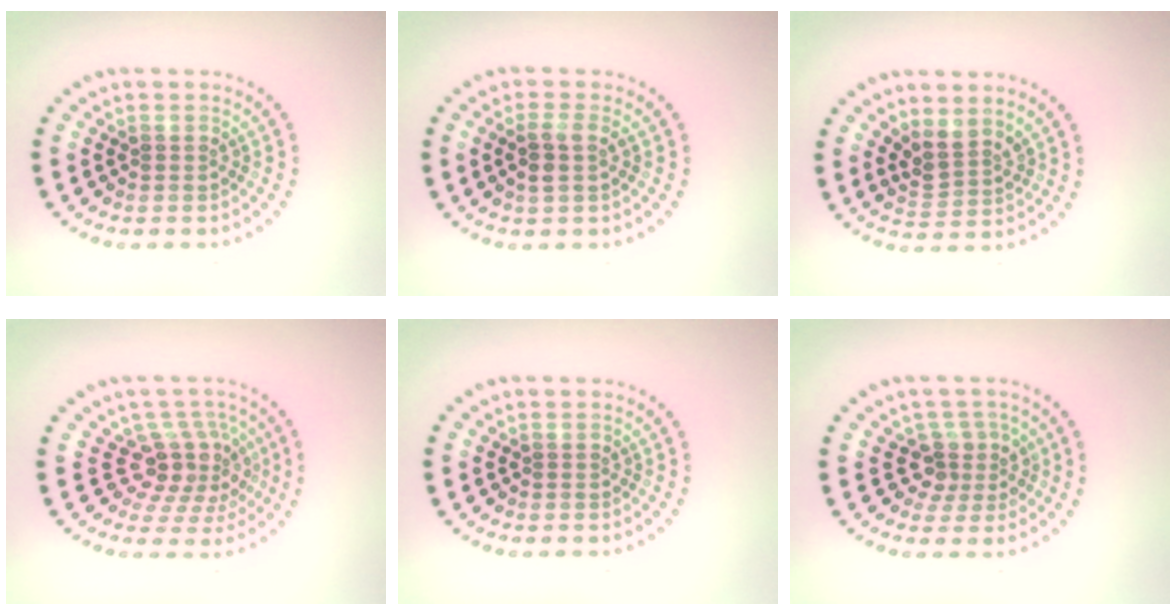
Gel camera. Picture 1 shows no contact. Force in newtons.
{"total": 1.9, "press": 1.7, "slide": 0.8}
{"total": 2.5, "press": 1.8, "slide": 1.7}
{"total": 4.1, "press": 3.0, "slide": 2.8}
{"total": 0.0}
{"total": 2.7, "press": 2.0, "slide": 1.9}